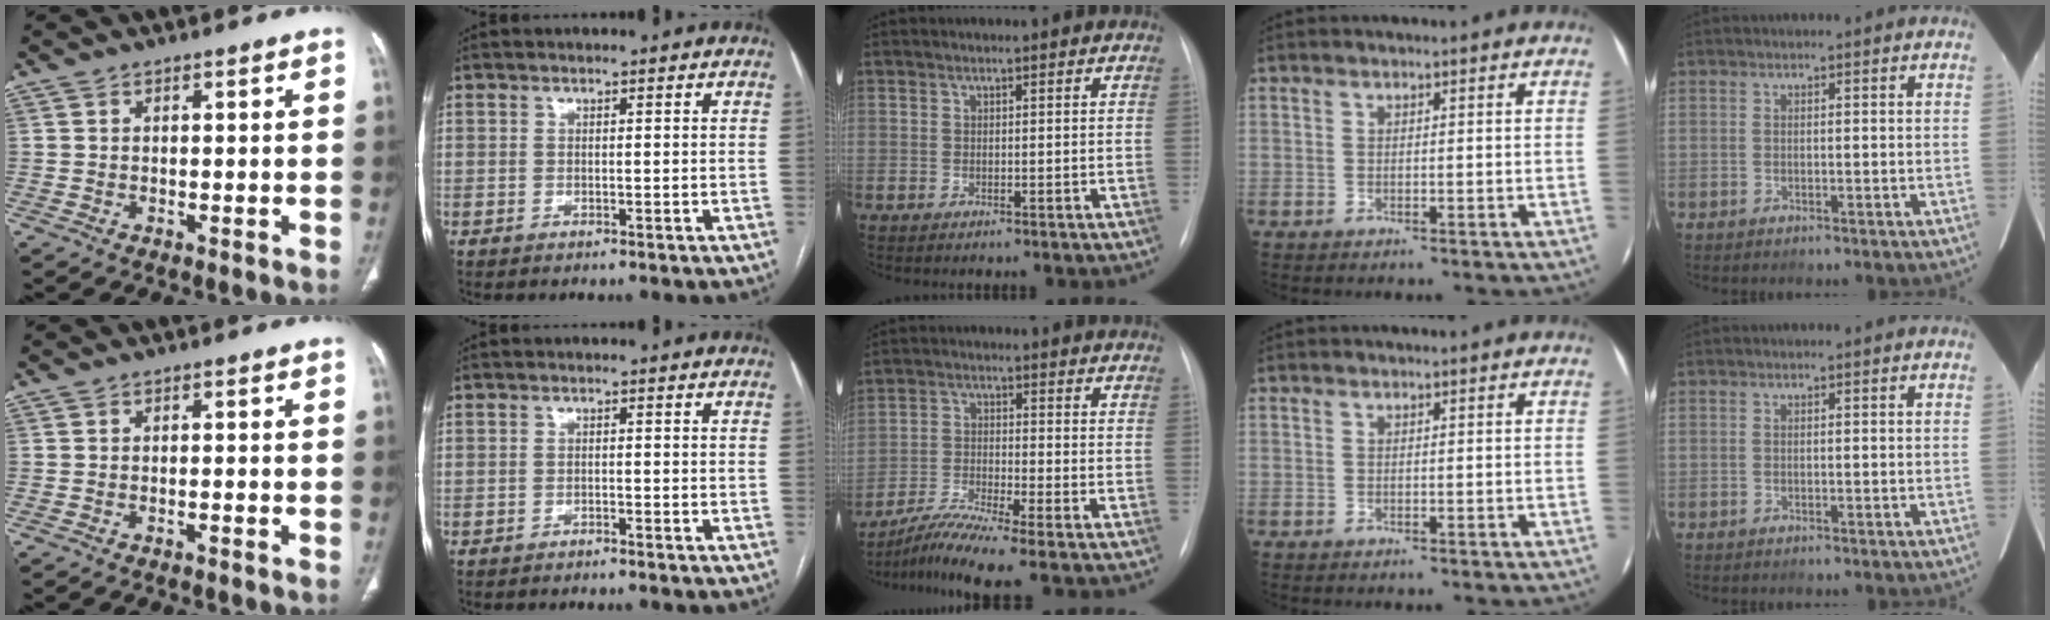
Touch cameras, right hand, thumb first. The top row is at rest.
{"thumb": {"total": 0.6, "force": [-0.5, 0.0, 0.4], "torque": [-0.012, 0.009, -0.008]}, "index": {"total": 0.9, "force": [-0.9, 0.0, 0.3], "torque": [-0.009, 0.000, -0.014]}, "middle": {"total": 6.3, "force": [-5.3, -1.3, 3.1], "torque": [-0.069, -0.028, -0.107]}}